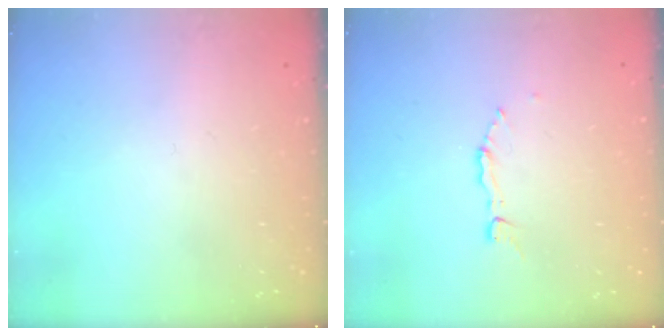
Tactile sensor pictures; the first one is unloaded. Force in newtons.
{"total": 2.7, "press": 2.7, "slide": 0.2}